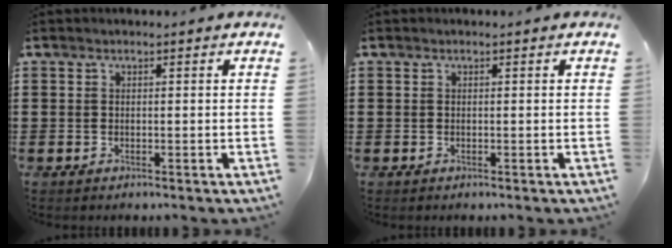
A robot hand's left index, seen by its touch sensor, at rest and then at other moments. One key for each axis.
{"total": 0.0}